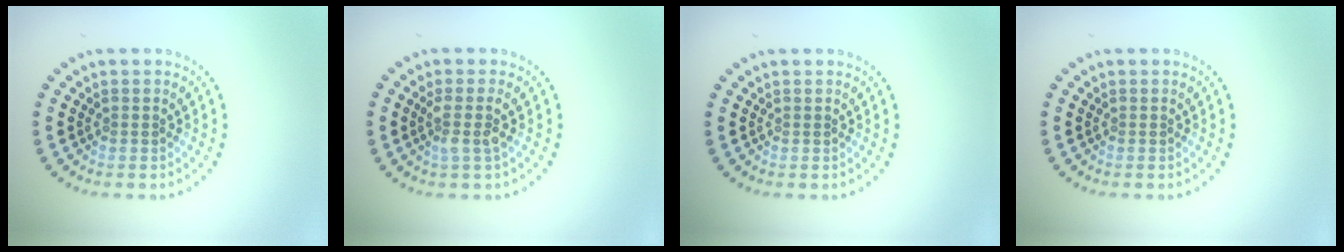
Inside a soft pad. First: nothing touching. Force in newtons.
{"total": 1.9, "press": 1.5, "slide": 1.1}
{"total": 0.0}
{"total": 0.0}